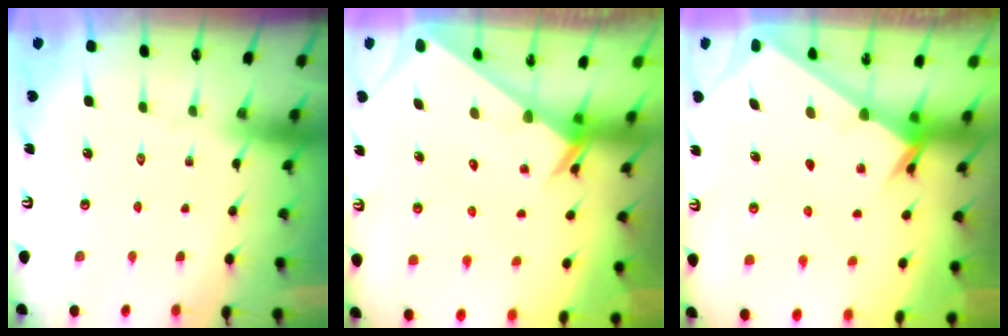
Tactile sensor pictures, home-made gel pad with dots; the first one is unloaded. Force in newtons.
{"total": 2.3, "press": 2.3, "slide": 0.1}
{"total": 2.3, "press": 2.3, "slide": 0.2}